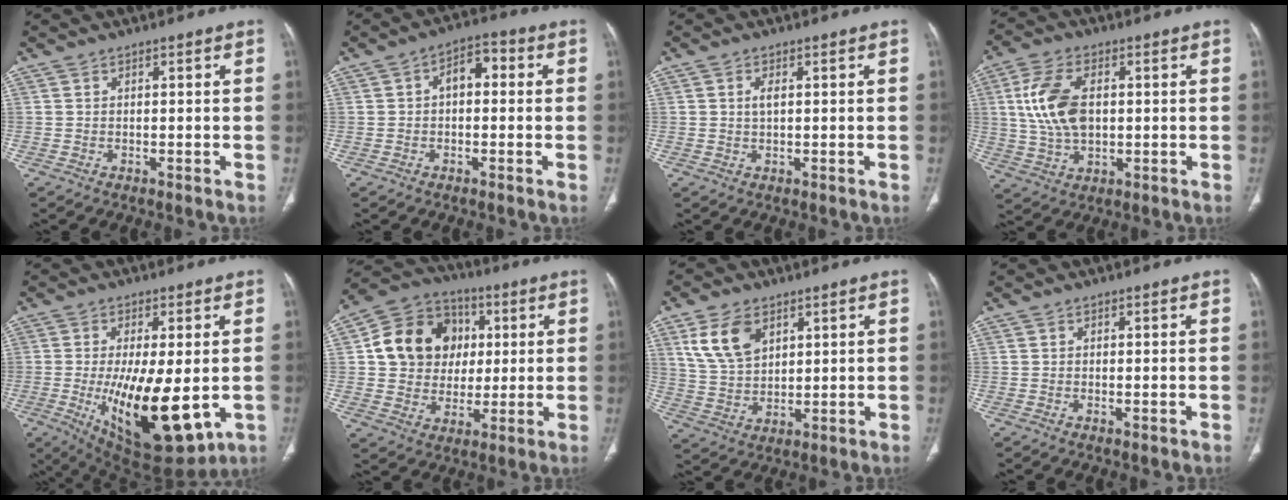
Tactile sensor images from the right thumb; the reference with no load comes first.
{"total": 5.6, "force": [0.4, 3.5, 4.3], "torque": [-0.049, 0.022, -0.005]}
{"total": 2.0, "force": [0.5, 1.0, 1.6], "torque": [-0.032, 0.002, 0.010]}
{"total": 11.7, "force": [1.5, 6.9, 9.3], "torque": [-0.186, 0.003, 0.033]}
{"total": 18.8, "force": [-3.0, 7.2, 17.1], "torque": [-0.288, -0.031, -0.022]}
{"total": 15.9, "force": [2.9, 13.8, 7.4], "torque": [-0.098, 0.013, 0.051]}
{"total": 10.0, "force": [4.7, 6.3, 6.2], "torque": [-0.102, -0.015, 0.100]}
{"total": 0.6, "force": [-0.1, 0.2, 0.6], "torque": [-0.014, -0.004, -0.001]}